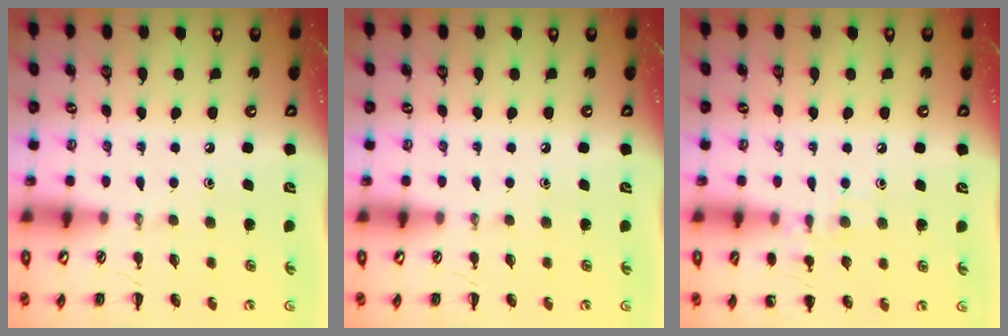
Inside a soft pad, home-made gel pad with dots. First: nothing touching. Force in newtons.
{"total": 0.0}
{"total": 7.9, "press": 7.7, "slide": 1.6}